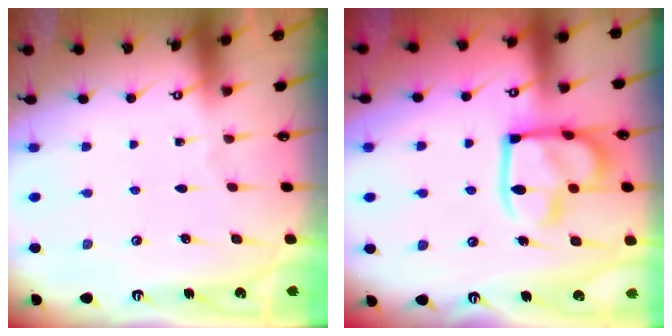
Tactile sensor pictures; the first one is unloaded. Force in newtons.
{"total": 18.0, "press": 17.9, "slide": 2.0}